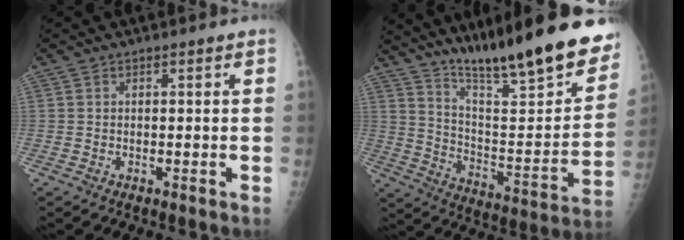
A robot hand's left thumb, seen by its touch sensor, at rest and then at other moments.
{"total": 26.4, "force": [19.8, 4.4, 17.0], "torque": [-0.235, -0.095, 0.305]}